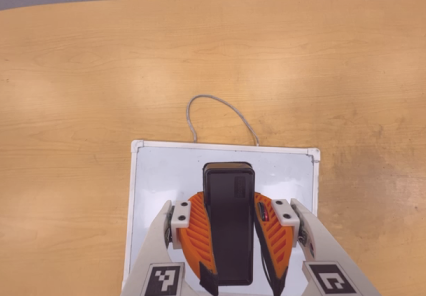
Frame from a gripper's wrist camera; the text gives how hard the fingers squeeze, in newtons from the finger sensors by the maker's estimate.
{"total": 10.4, "left": 8.4, "right": 12.5}